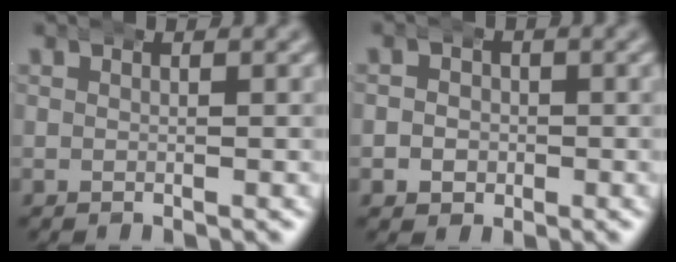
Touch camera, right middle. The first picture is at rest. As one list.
[{"total": 3.2, "force": [-0.6, 3.0, 0.7], "torque": [-0.017, -0.003, -0.016]}]